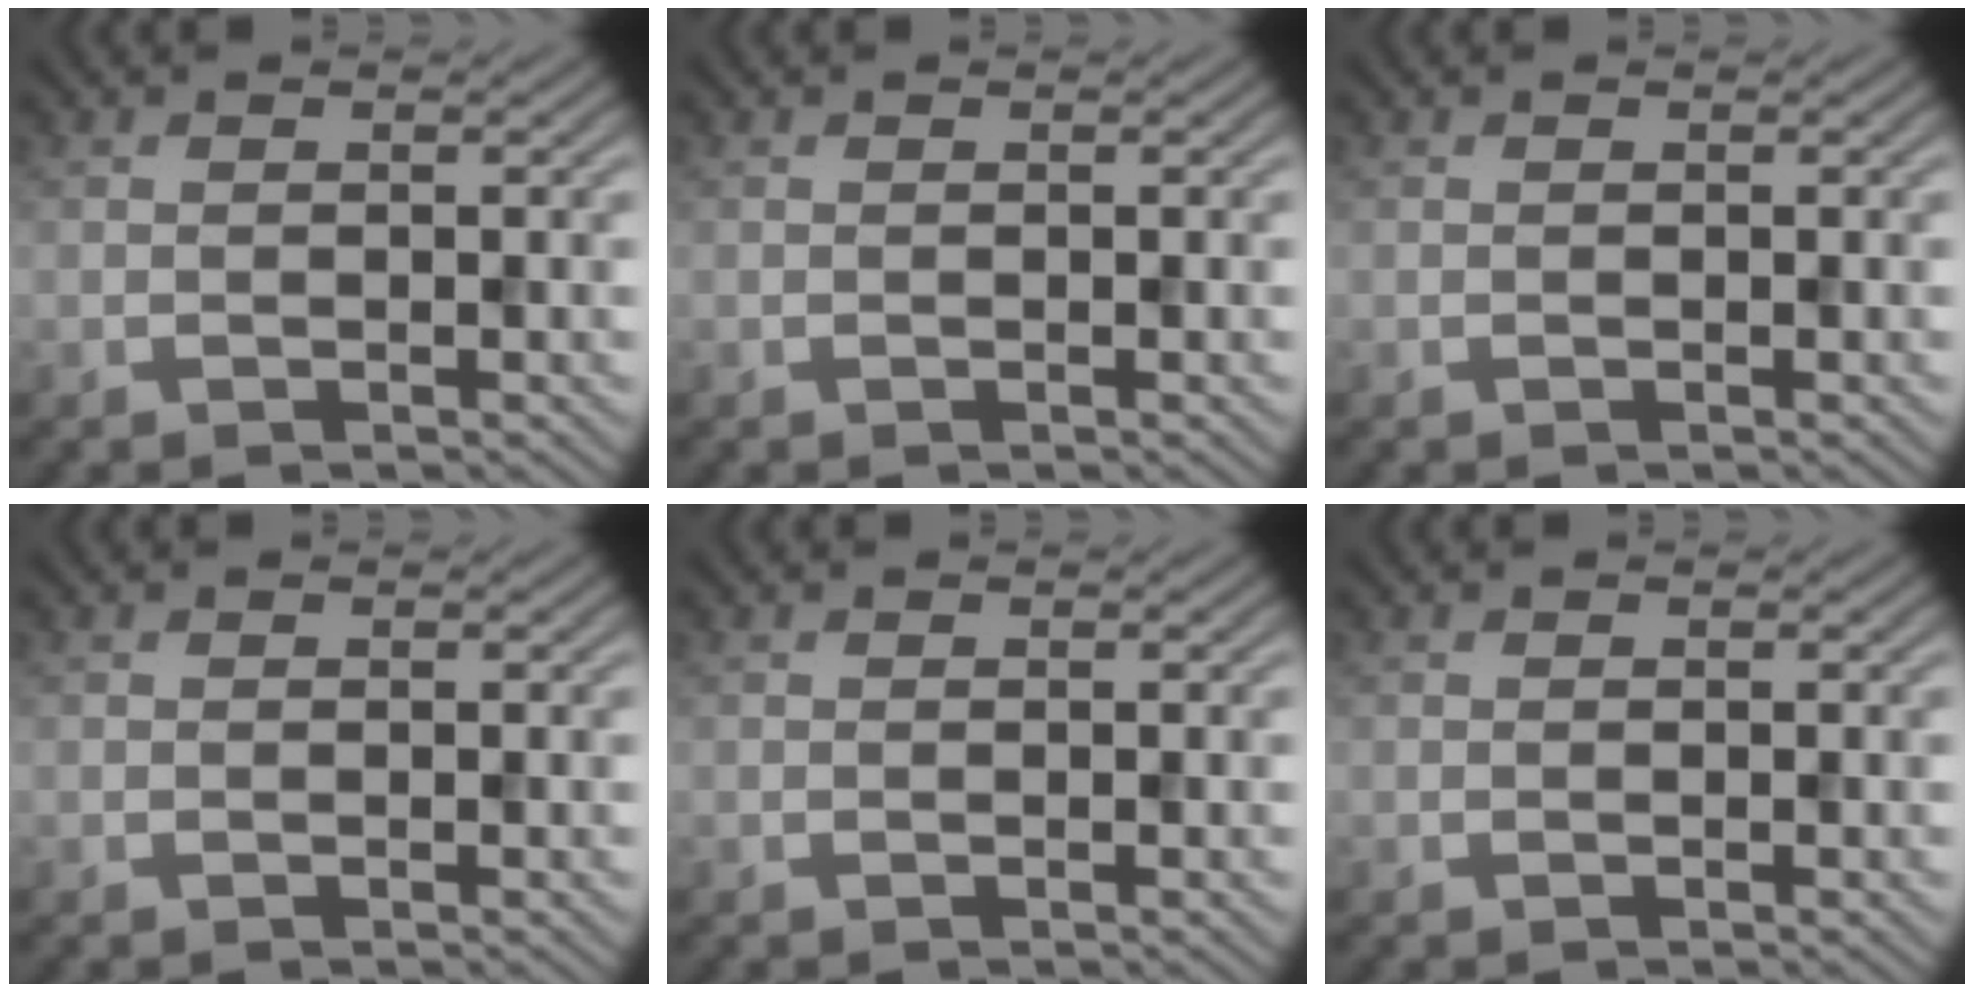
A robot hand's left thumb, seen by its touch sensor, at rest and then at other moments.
{"total": 0.0}
{"total": 0.0}
{"total": 0.0}
{"total": 0.0}
{"total": 0.0}